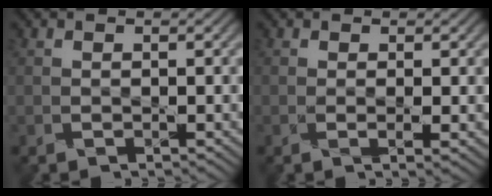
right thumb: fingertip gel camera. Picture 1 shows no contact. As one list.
[{"total": 1.7, "force": [0.0, 0.2, 1.7], "torque": [-0.036, -0.003, -0.001]}]